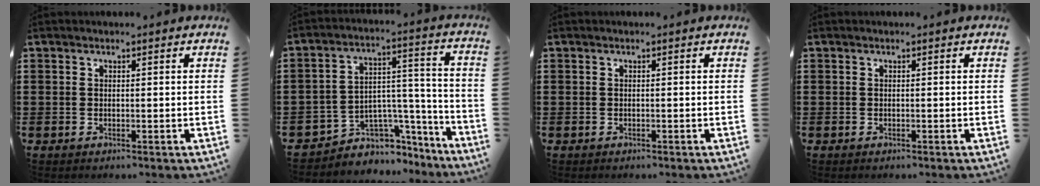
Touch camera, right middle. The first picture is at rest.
{"total": 5.0, "force": [-3.9, 3.1, 0.2], "torque": [-0.016, 0.002, -0.075]}
{"total": 0.0}
{"total": 0.0}